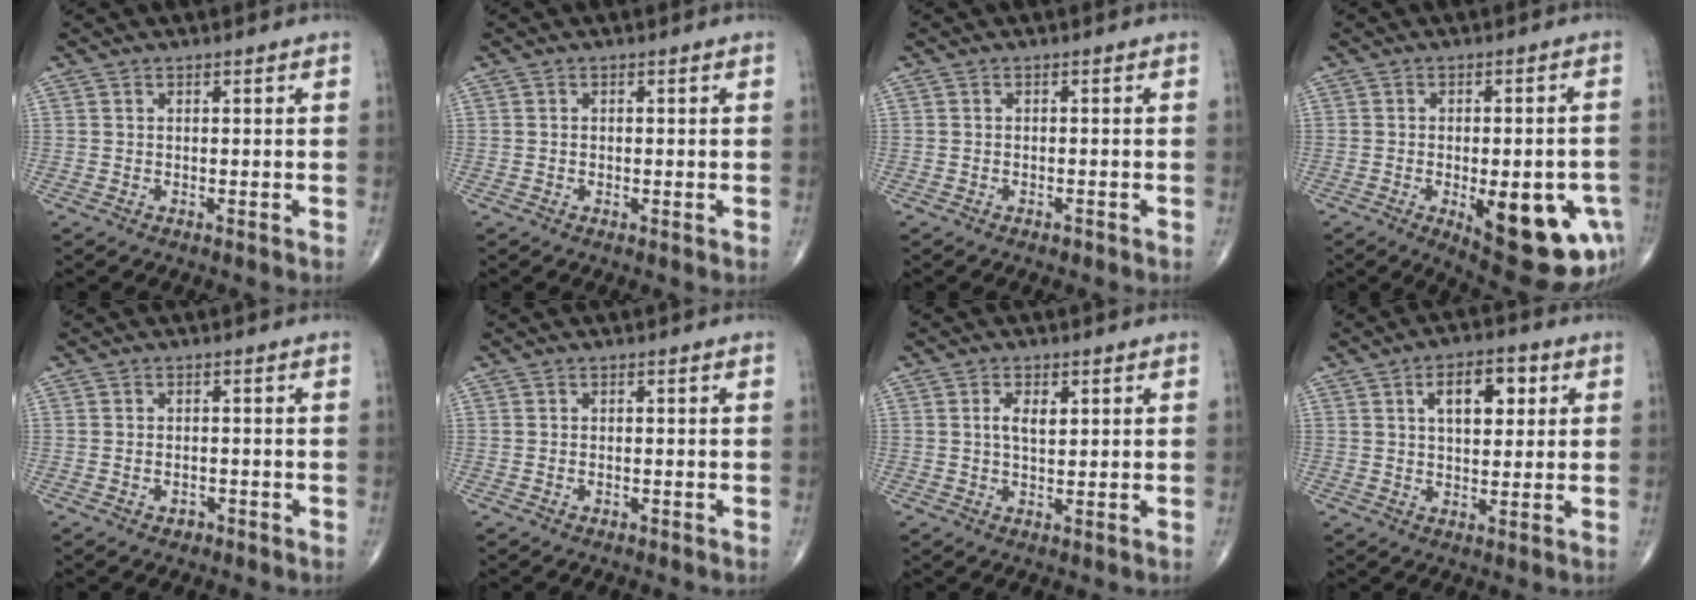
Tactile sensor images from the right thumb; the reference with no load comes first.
{"total": 0.6, "force": [-0.1, 0.4, 0.4], "torque": [-0.010, -0.002, -0.002]}
{"total": 0.8, "force": [-0.6, 0.5, 0.3], "torque": [-0.007, 0.001, -0.010]}
{"total": 18.6, "force": [-6.2, 7.5, 15.9], "torque": [-0.153, 0.007, -0.061]}
{"total": 1.8, "force": [-0.9, 1.3, 0.9], "torque": [-0.013, 0.009, -0.009]}
{"total": 0.6, "force": [-0.2, 0.4, 0.4], "torque": [-0.012, 0.005, -0.003]}
{"total": 3.6, "force": [1.0, 1.8, 2.9], "torque": [-0.046, -0.003, 0.016]}
{"total": 8.7, "force": [2.8, 4.6, 6.9], "torque": [-0.074, 0.001, 0.039]}